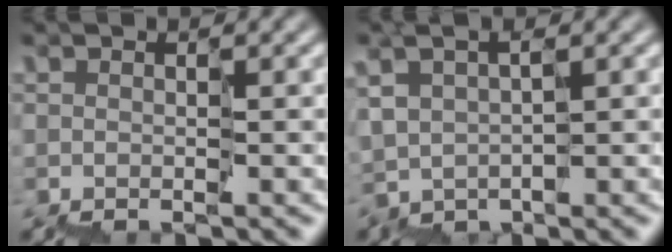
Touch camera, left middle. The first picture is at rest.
{"total": 1.7, "force": [0.7, 1.1, 1.0], "torque": [-0.032, 0.007, 0.015]}